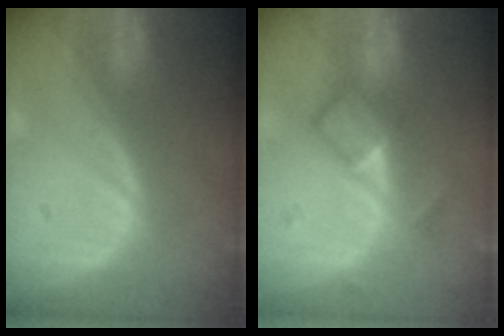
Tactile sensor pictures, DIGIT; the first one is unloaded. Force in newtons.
{"total": 4.8, "press": 4.6, "slide": 1.4}